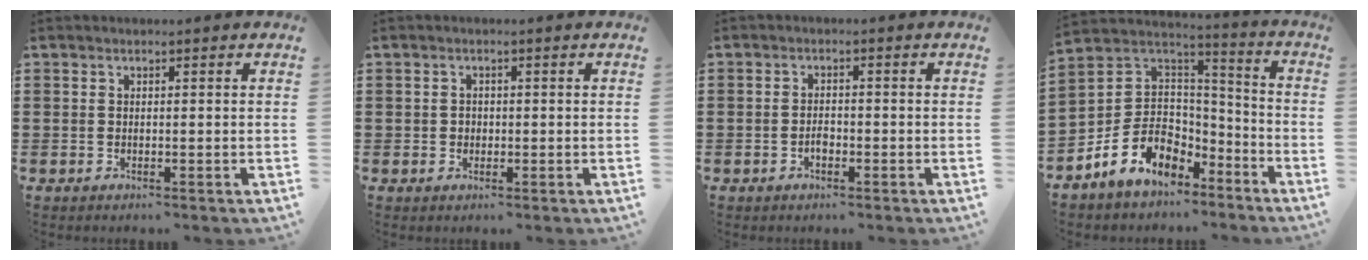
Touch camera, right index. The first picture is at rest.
{"total": 1.0, "force": [-0.1, 1.0, 0.3], "torque": [-0.008, 0.004, -0.002]}
{"total": 2.1, "force": [-1.0, 1.1, 1.5], "torque": [-0.032, 0.003, -0.021]}
{"total": 8.3, "force": [-3.7, 7.1, 1.9], "torque": [-0.067, 0.011, -0.068]}